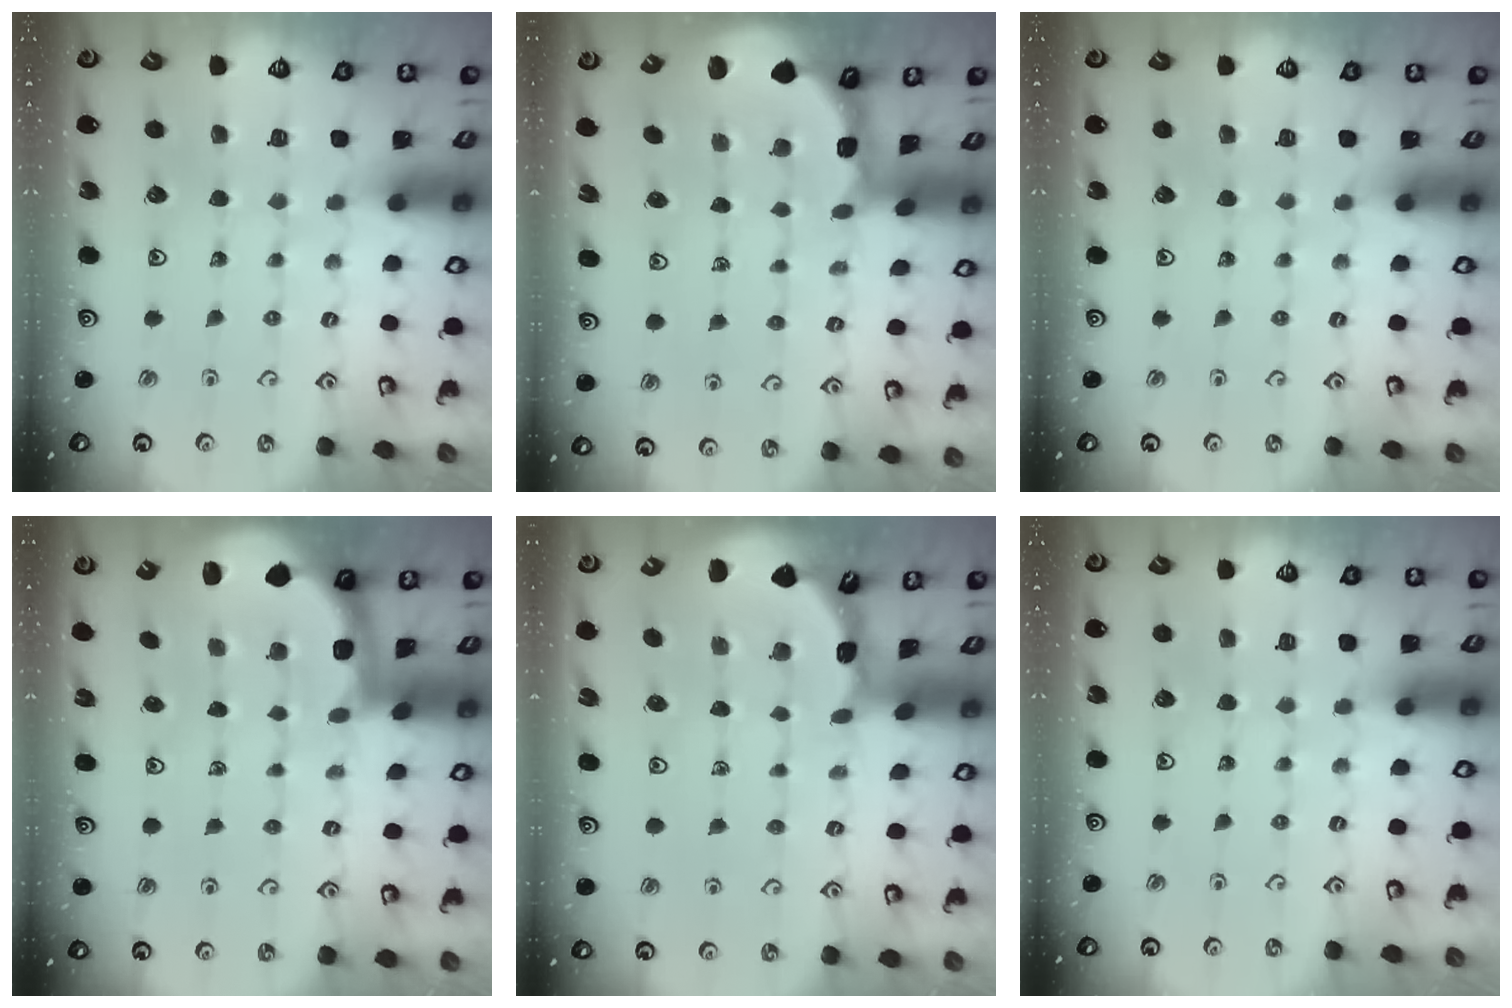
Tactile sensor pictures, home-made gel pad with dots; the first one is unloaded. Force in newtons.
{"total": 1.8, "press": 1.8, "slide": 0.2}
{"total": 0.0}
{"total": 1.7, "press": 1.7, "slide": 0.3}
{"total": 1.8, "press": 1.8, "slide": 0.1}
{"total": 0.0}